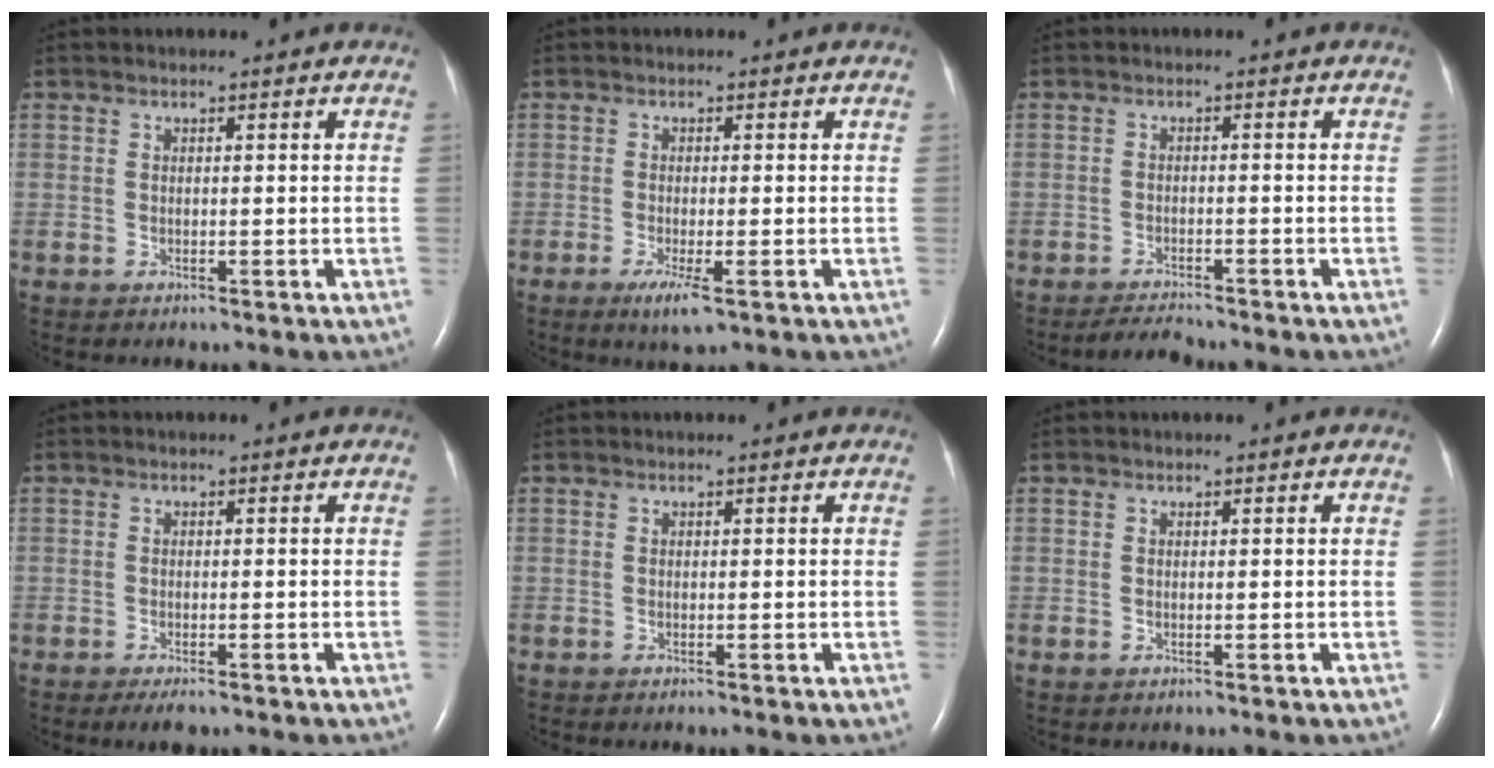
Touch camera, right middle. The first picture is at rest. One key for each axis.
{"total": 3.3, "fx": -1.7, "fy": 0.3, "fz": 2.9, "tx": -0.054, "ty": -0.010, "tz": -0.029}
{"total": 2.5, "fx": -2.5, "fy": -0.1, "fz": 0.4, "tx": -0.017, "ty": -0.014, "tz": -0.042}
{"total": 2.2, "fx": -1.5, "fy": 0.6, "fz": 1.5, "tx": -0.027, "ty": -0.005, "tz": -0.022}
{"total": 0.0}
{"total": 0.0}